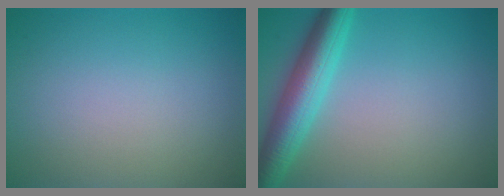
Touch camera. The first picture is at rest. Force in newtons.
{"total": 5.6, "press": 5.6, "slide": 0.2}